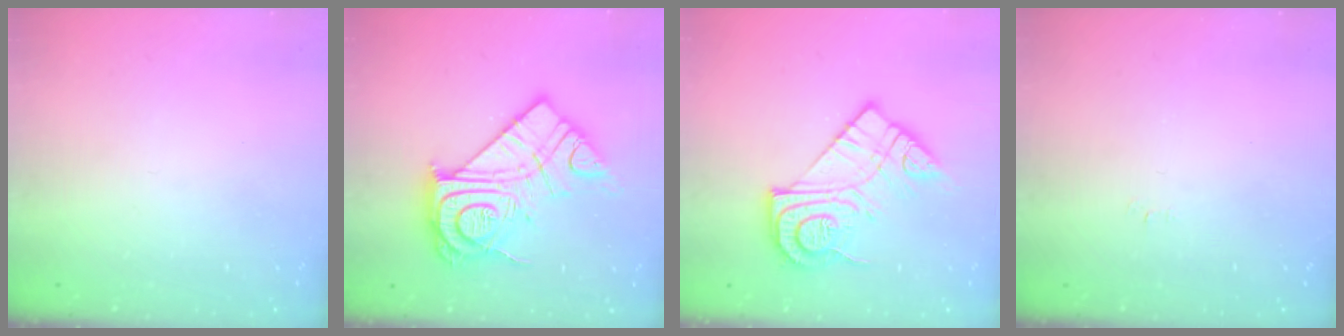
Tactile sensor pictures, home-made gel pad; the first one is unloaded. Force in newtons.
{"total": 20.7, "press": 20.7, "slide": 1.7}
{"total": 16.1, "press": 16.1, "slide": 1.5}
{"total": 2.5, "press": 2.5, "slide": 0.3}